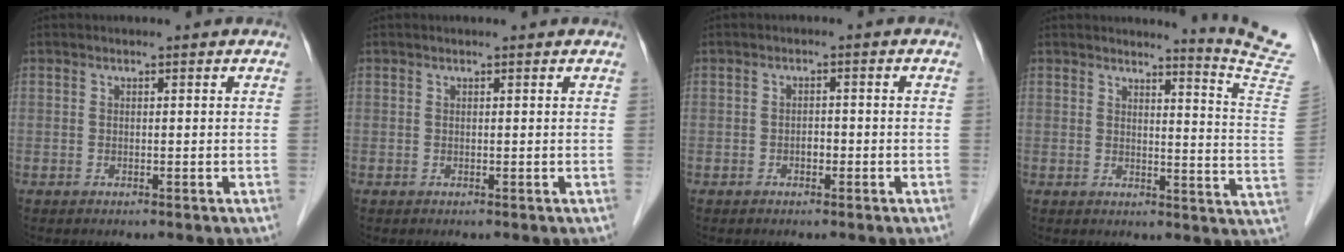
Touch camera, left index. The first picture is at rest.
{"total": 1.3, "force": [1.2, 0.3, 0.5], "torque": [-0.010, 0.014, 0.014]}
{"total": 1.3, "force": [-0.8, 0.7, 0.7], "torque": [-0.010, 0.001, -0.013]}
{"total": 10.9, "force": [10.3, -3.1, 1.4], "torque": [-0.031, -0.121, 0.109]}